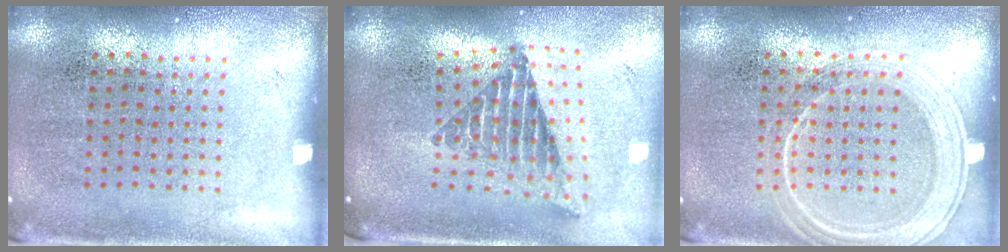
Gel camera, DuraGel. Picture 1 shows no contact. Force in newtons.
{"total": 2.4, "press": 1.7, "slide": 1.8}
{"total": 3.0, "press": 2.9, "slide": 0.5}